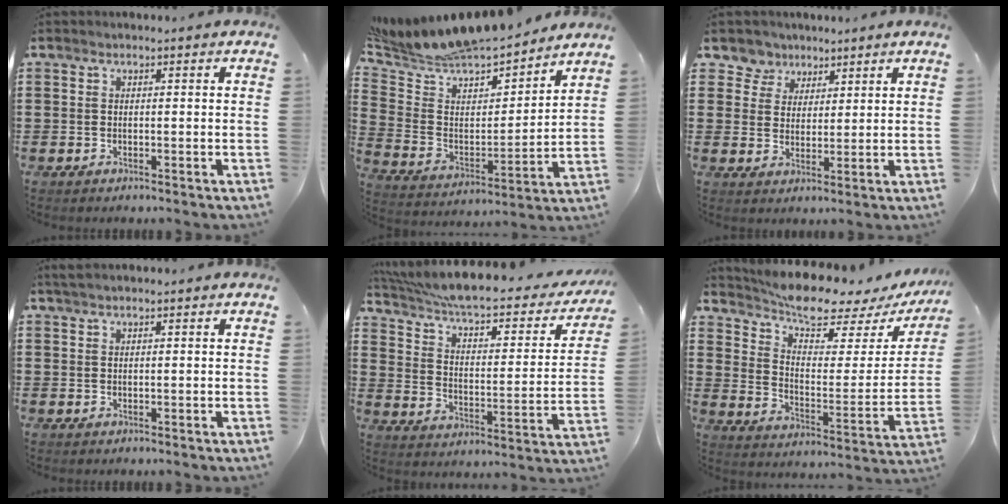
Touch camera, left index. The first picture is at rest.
{"total": 9.1, "force": [8.8, 1.4, 1.6], "torque": [-0.075, -0.075, 0.149]}
{"total": 4.6, "force": [3.1, 3.4, -0.1], "torque": [-0.026, 0.001, 0.056]}
{"total": 1.1, "force": [0.8, -0.1, 0.7], "torque": [-0.014, 0.001, 0.016]}
{"total": 6.6, "force": [5.6, 0.6, 3.5], "torque": [-0.094, -0.043, 0.092]}
{"total": 8.3, "force": [7.5, 1.8, 3.1], "torque": [-0.082, -0.059, 0.128]}